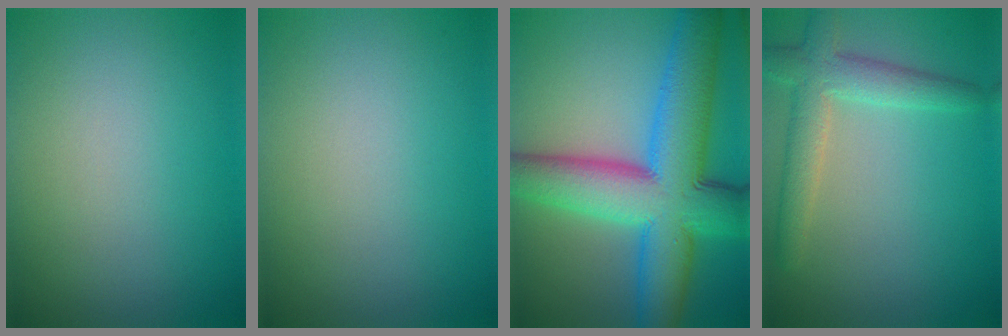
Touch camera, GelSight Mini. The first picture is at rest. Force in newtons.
{"total": 0.0}
{"total": 12.6, "press": 12.6, "slide": 0.4}
{"total": 4.1, "press": 4.1, "slide": 0.2}